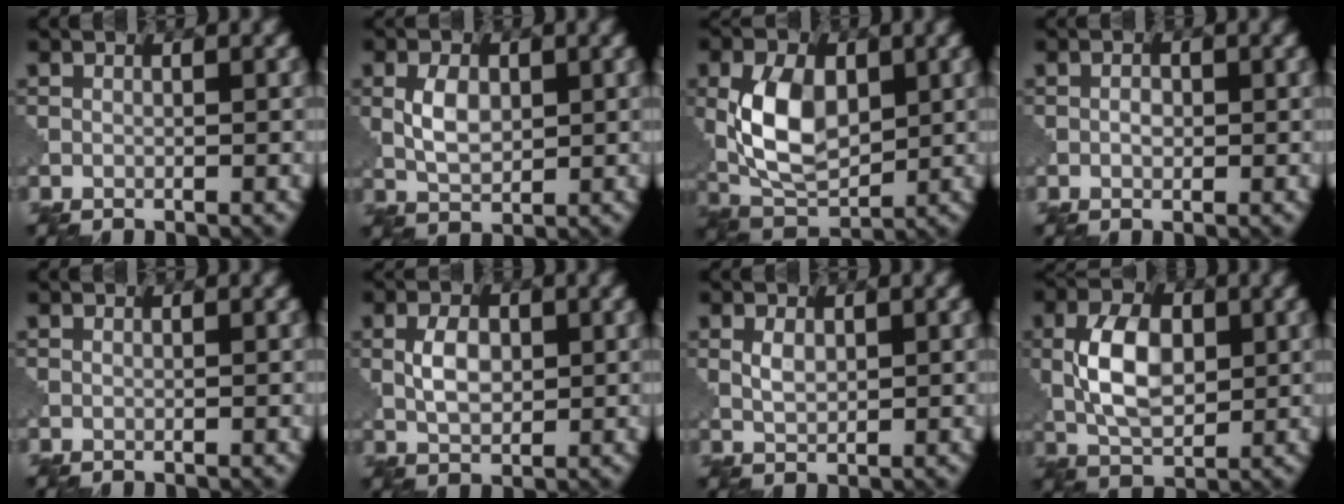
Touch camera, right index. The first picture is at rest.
{"total": 3.1, "force": [0.8, 2.0, 2.3], "torque": [-0.049, -0.001, 0.017]}
{"total": 7.1, "force": [1.0, 4.6, 5.4], "torque": [-0.111, -0.001, 0.020]}
{"total": 1.0, "force": [0.0, 0.8, 0.7], "torque": [-0.010, 0.000, 0.001]}
{"total": 0.0}
{"total": 3.1, "force": [0.7, 2.0, 2.3], "torque": [-0.048, -0.001, 0.015]}
{"total": 1.6, "force": [0.8, 1.0, 1.0], "torque": [-0.022, -0.002, 0.019]}
{"total": 5.9, "force": [0.7, 3.6, 4.6], "torque": [-0.094, -0.001, 0.015]}